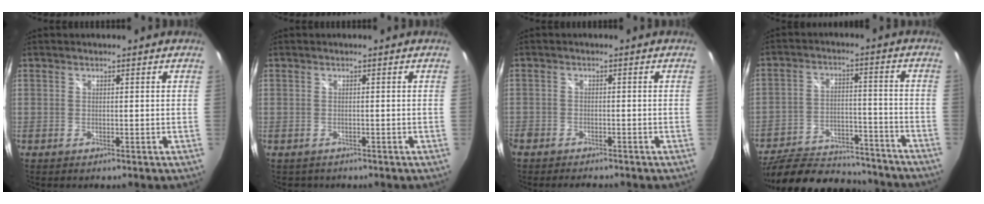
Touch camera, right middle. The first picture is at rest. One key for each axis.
{"total": 1.2, "fx": -0.8, "fy": 0.9, "fz": 0.2, "tx": -0.009, "ty": -0.003, "tz": -0.009}
{"total": 3.8, "fx": -3.4, "fy": 1.5, "fz": 1.0, "tx": -0.036, "ty": -0.012, "tz": -0.060}
{"total": 23.2, "fx": -19.9, "fy": 7.9, "fz": 9.0, "tx": -0.178, "ty": 0.003, "tz": -0.272}